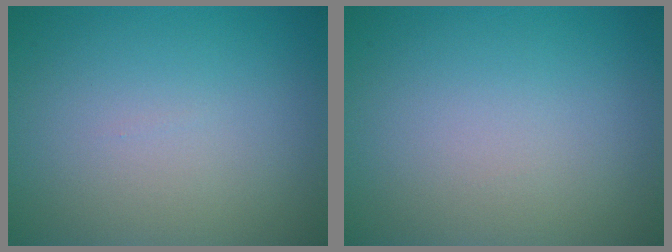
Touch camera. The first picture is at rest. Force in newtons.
{"total": 0.0}